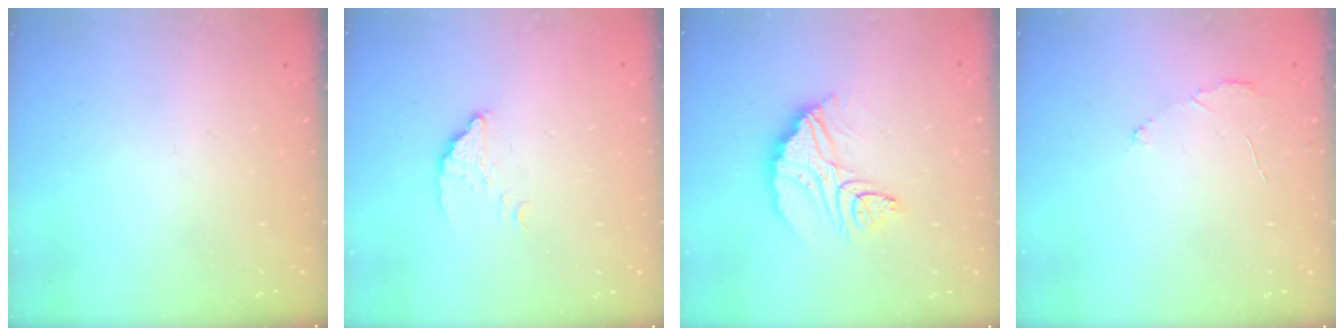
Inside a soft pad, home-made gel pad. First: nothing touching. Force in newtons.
{"total": 2.2, "press": 2.2, "slide": 0.0}
{"total": 12.3, "press": 12.3, "slide": 1.0}
{"total": 3.0, "press": 3.0, "slide": 0.3}